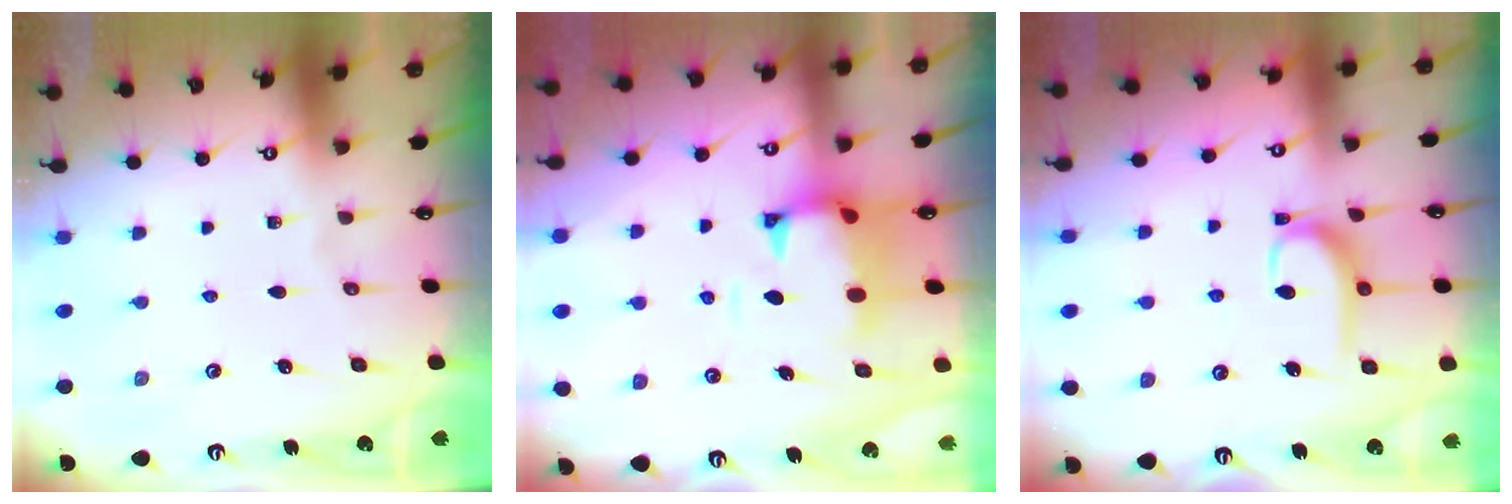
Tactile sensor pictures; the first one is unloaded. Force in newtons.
{"total": 1.2, "press": 0.3, "slide": 1.1}
{"total": 4.8, "press": 4.8, "slide": 0.7}